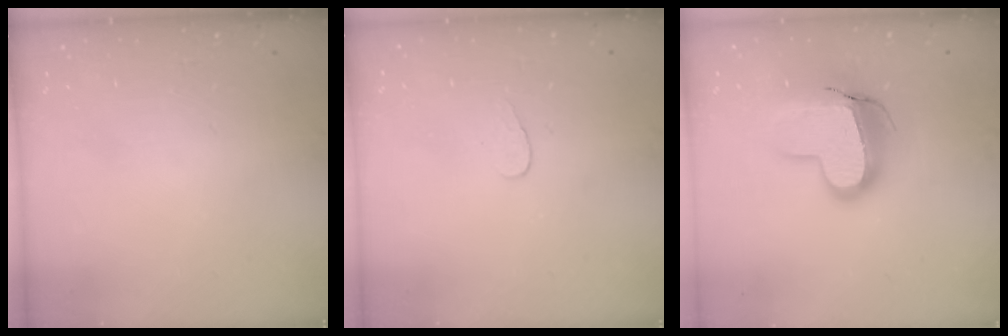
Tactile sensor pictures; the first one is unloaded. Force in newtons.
{"total": 4.1, "press": 4.1, "slide": 0.3}
{"total": 14.1, "press": 14.1, "slide": 1.1}